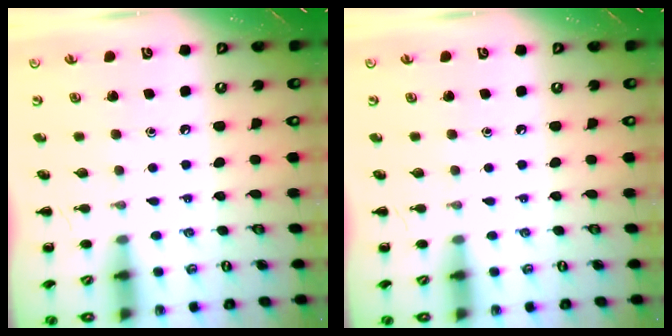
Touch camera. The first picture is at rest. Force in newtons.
{"total": 0.0}